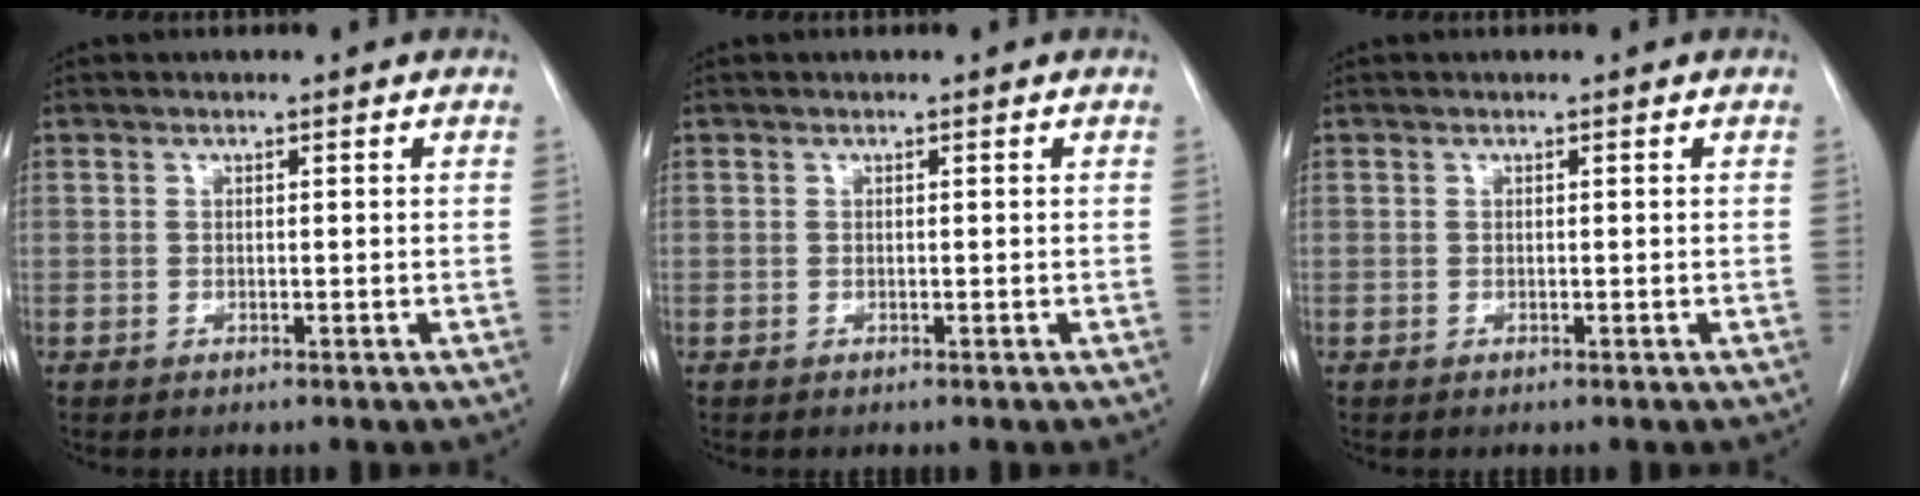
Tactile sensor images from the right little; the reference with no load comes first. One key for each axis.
{"total": 0.0}
{"total": 0.0}